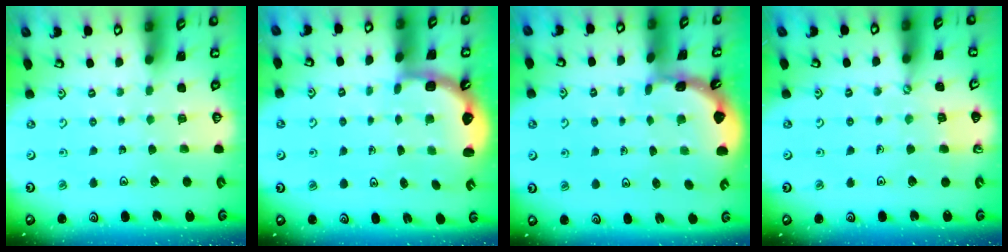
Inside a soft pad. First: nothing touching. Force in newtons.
{"total": 2.6, "press": 2.2, "slide": 1.3}
{"total": 1.8, "press": 1.8, "slide": 0.1}
{"total": 3.9, "press": 3.9, "slide": 0.4}